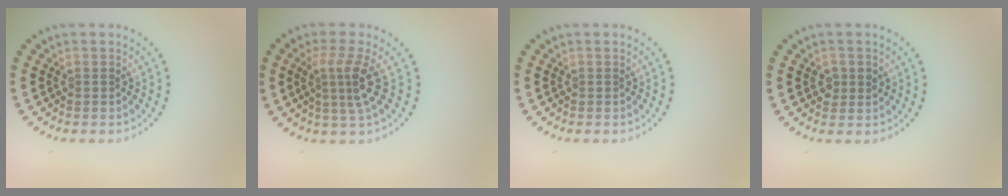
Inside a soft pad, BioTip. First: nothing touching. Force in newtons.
{"total": 3.2, "press": 2.3, "slide": 2.2}
{"total": 0.0}
{"total": 1.5, "press": 1.4, "slide": 0.3}